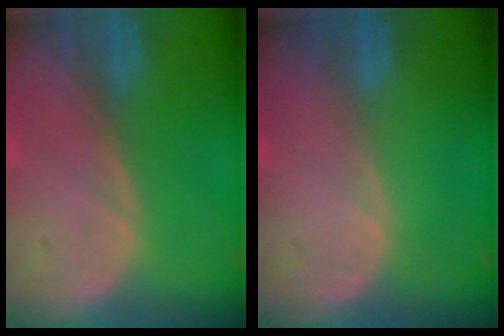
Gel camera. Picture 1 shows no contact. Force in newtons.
{"total": 0.0}